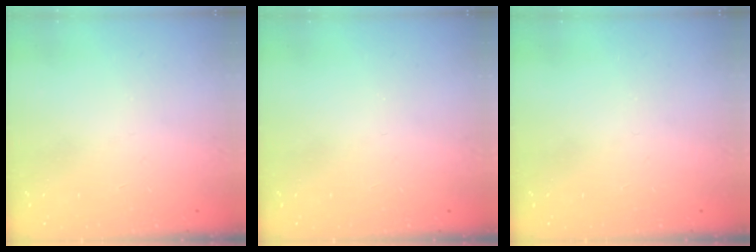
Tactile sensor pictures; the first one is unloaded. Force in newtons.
{"total": 0.0}
{"total": 0.0}